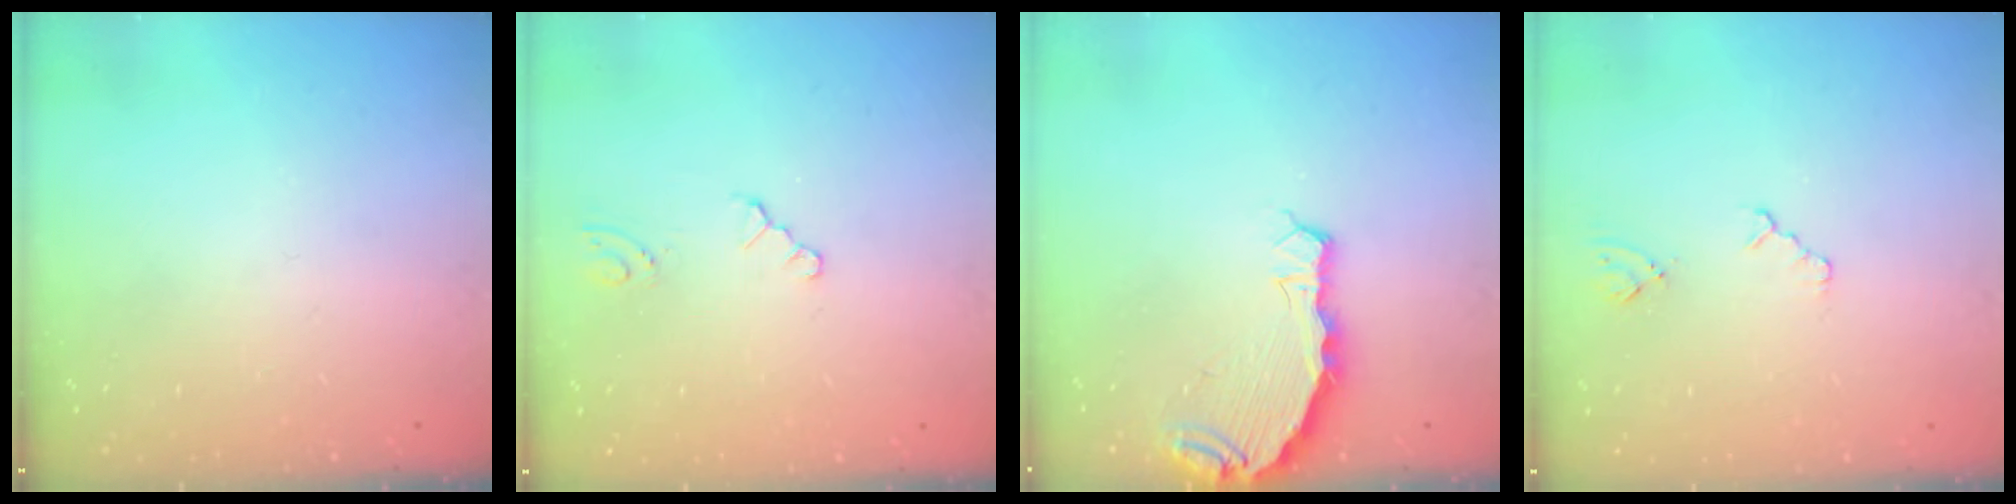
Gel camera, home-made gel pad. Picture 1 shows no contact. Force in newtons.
{"total": 0.0}
{"total": 5.7, "press": 5.0, "slide": 2.8}
{"total": 2.2, "press": 2.2, "slide": 0.4}